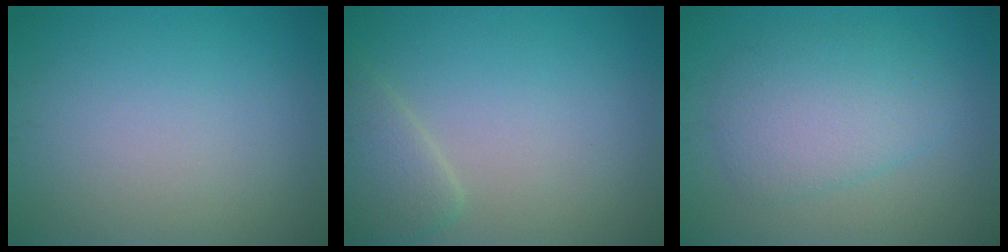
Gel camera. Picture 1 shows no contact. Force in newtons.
{"total": 2.4, "press": 2.4, "slide": 0.2}
{"total": 4.6, "press": 4.6, "slide": 0.0}